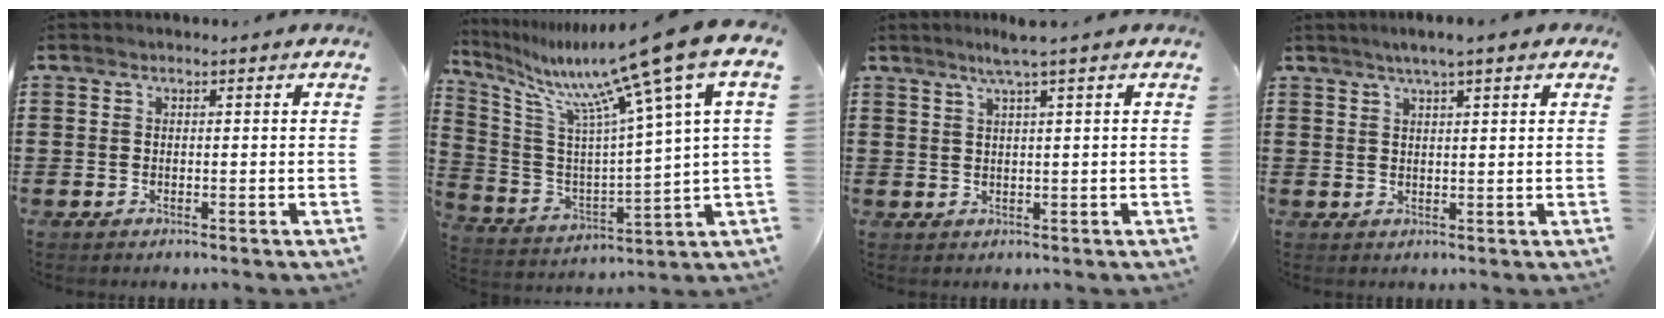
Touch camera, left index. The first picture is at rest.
{"total": 15.1, "force": [10.8, -0.1, 10.6], "torque": [-0.214, -0.076, 0.165]}
{"total": 2.8, "force": [1.8, -0.6, 2.1], "torque": [-0.043, 0.000, 0.031]}
{"total": 3.1, "force": [2.1, 0.1, 2.2], "torque": [-0.045, 0.004, 0.037]}